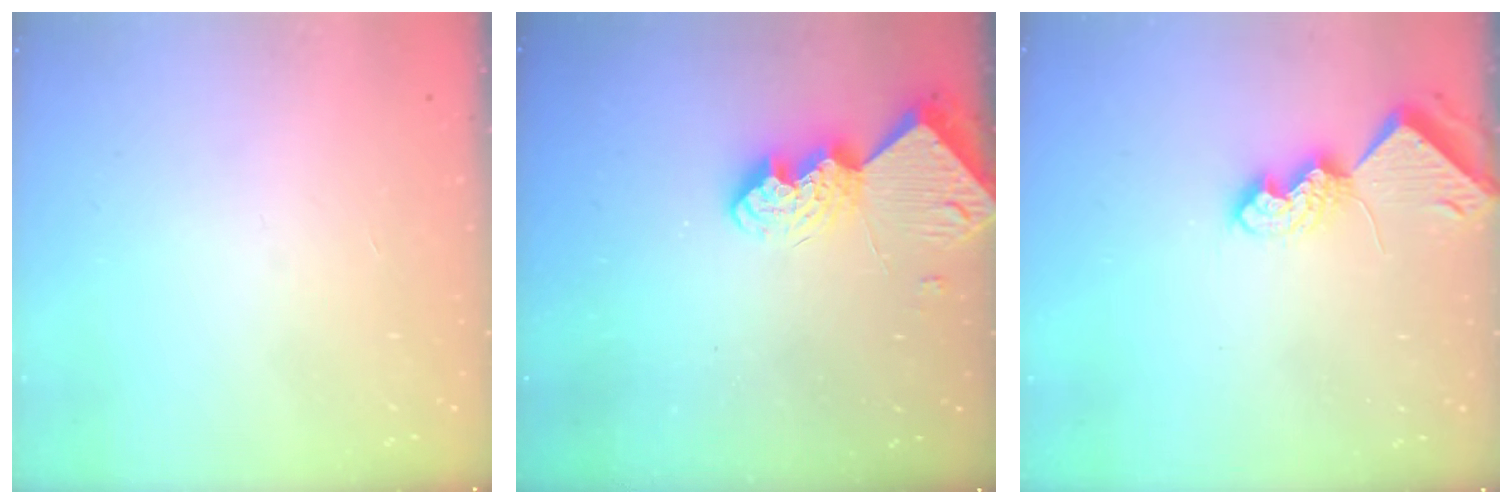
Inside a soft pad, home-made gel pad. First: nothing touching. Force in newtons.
{"total": 9.7, "press": 9.7, "slide": 0.9}
{"total": 7.4, "press": 7.3, "slide": 1.0}